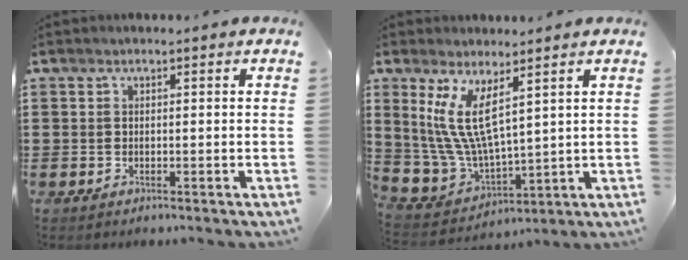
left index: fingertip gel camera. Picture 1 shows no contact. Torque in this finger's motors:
{"motor_torque": [1.46, 0.11, 1.05, 0.21]}